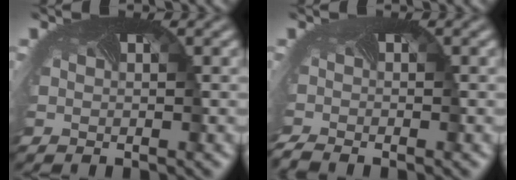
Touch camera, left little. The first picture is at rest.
{"total": 1.9, "force": [-1.8, -0.1, 0.5], "torque": [-0.018, -0.014, -0.038]}